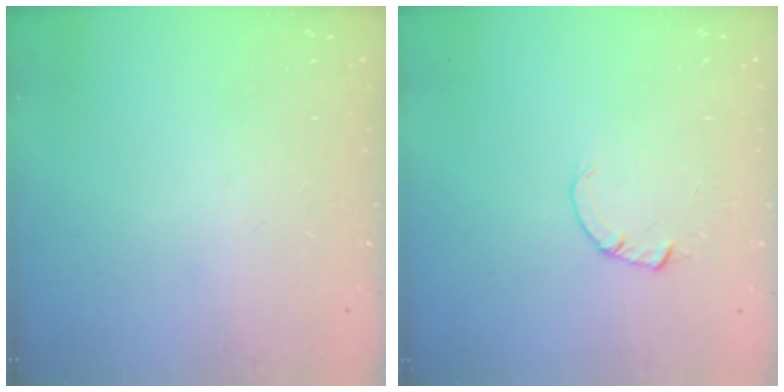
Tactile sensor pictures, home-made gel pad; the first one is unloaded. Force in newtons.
{"total": 1.8, "press": 1.7, "slide": 0.3}